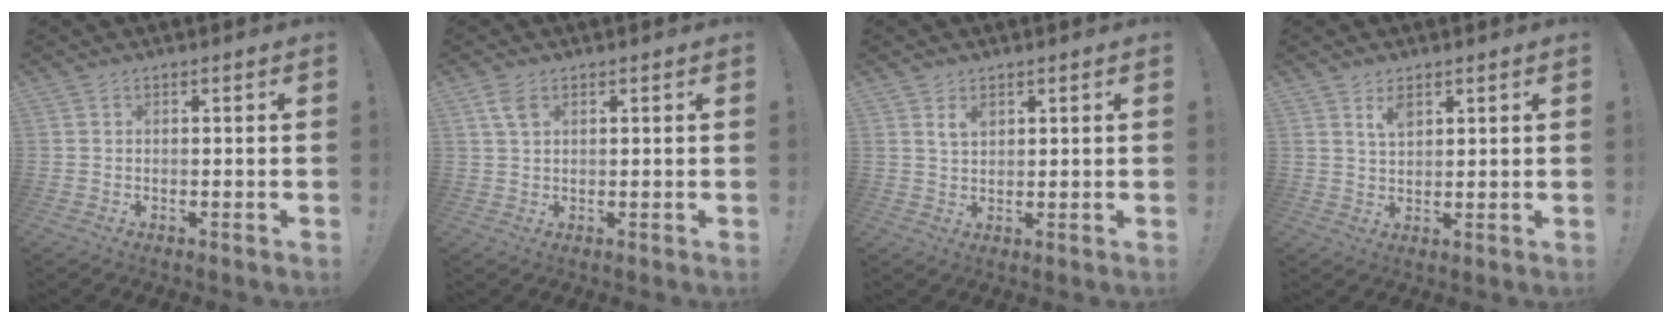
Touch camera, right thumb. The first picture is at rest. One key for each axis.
{"total": 4.0, "fx": 1.9, "fy": 2.1, "fz": 2.9, "tx": -0.055, "ty": 0.000, "tz": 0.036}
{"total": 3.4, "fx": 2.0, "fy": 2.0, "fz": 2.0, "tx": -0.029, "ty": -0.008, "tz": 0.034}
{"total": 4.4, "fx": 2.6, "fy": 2.2, "fz": 2.8, "tx": -0.038, "ty": -0.014, "tz": 0.044}